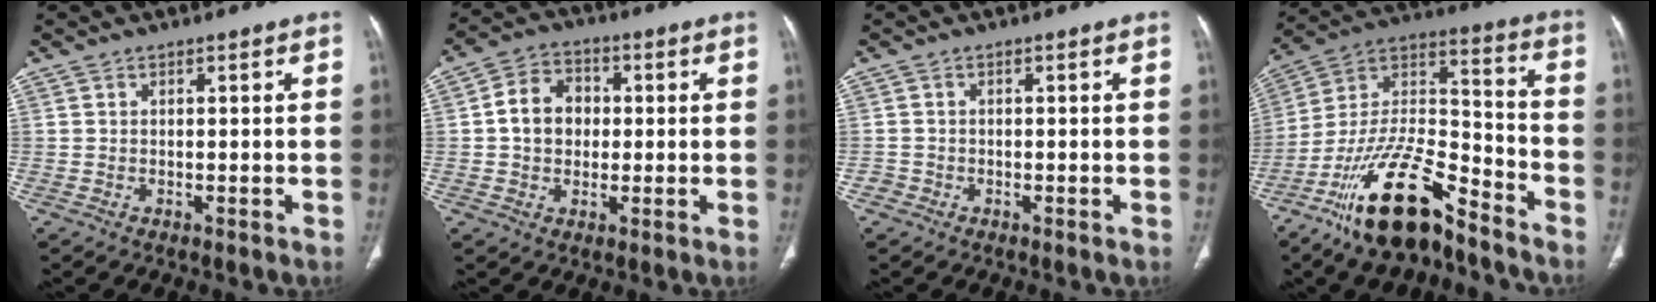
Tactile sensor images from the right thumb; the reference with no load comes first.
{"total": 8.4, "force": [0.4, 6.8, 4.9], "torque": [-0.061, 0.017, -0.001]}
{"total": 1.3, "force": [-0.8, 1.0, -0.1], "torque": [0.006, 0.006, -0.022]}
{"total": 19.9, "force": [-14.1, 6.7, 12.3], "torque": [-0.219, 0.085, -0.255]}